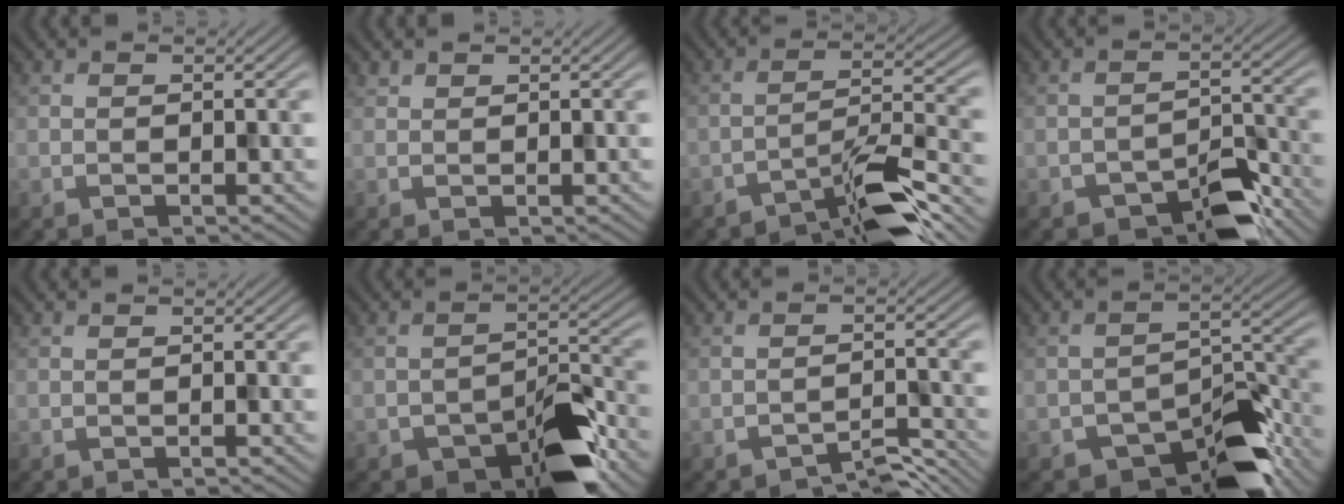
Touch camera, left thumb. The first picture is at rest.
{"total": 0.8, "force": [0.8, 0.3, 0.1], "torque": [-0.002, 0.001, 0.018]}
{"total": 7.1, "force": [-5.4, 1.1, 4.5], "torque": [-0.070, 0.012, -0.097]}
{"total": 6.6, "force": [-4.6, 2.8, 3.8], "torque": [-0.050, 0.004, -0.079]}
{"total": 0.0}
{"total": 9.0, "force": [-5.2, 4.1, 6.1], "torque": [-0.084, 0.002, -0.089]}
{"total": 3.5, "force": [-3.1, 0.6, 1.4], "torque": [-0.019, 0.006, -0.052]}
{"total": 11.0, "force": [-7.6, 5.0, 6.3], "torque": [-0.074, -0.012, -0.129]}